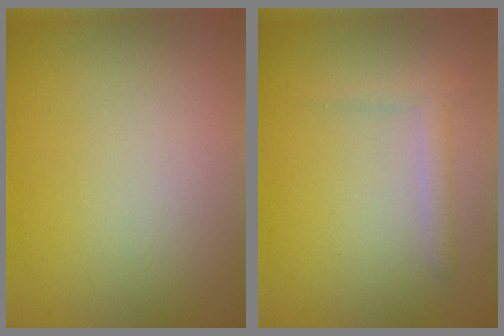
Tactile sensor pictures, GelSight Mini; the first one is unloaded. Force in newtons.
{"total": 1.4, "press": 1.4, "slide": 0.1}